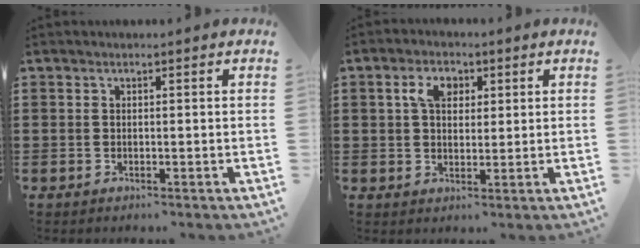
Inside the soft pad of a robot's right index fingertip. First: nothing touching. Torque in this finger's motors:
{"motor_torque": [0.42, 0.20, 0.38, 0.05]}